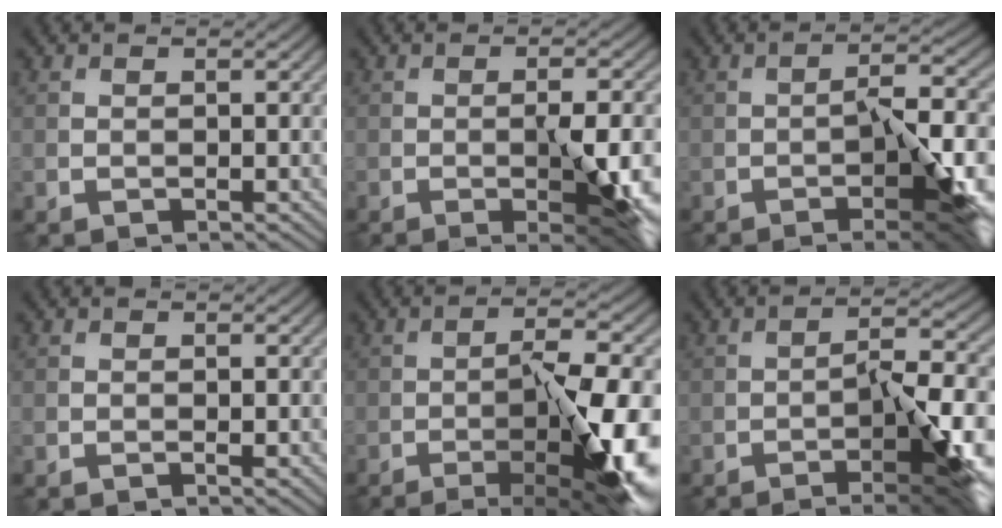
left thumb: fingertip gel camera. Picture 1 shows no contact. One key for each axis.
{"total": 7.4, "fx": -2.0, "fy": 1.8, "fz": 6.9, "tx": -0.111, "ty": -0.008, "tz": -0.023}
{"total": 10.0, "fx": -3.8, "fy": 2.6, "fz": 8.9, "tx": -0.134, "ty": -0.003, "tz": -0.055}
{"total": 0.0}
{"total": 14.3, "fx": -5.0, "fy": 4.1, "fz": 12.7, "tx": -0.170, "ty": 0.003, "tz": -0.071}
{"total": 10.5, "fx": -4.4, "fy": 2.3, "fz": 9.3, "tx": -0.139, "ty": 0.000, "tz": -0.062}